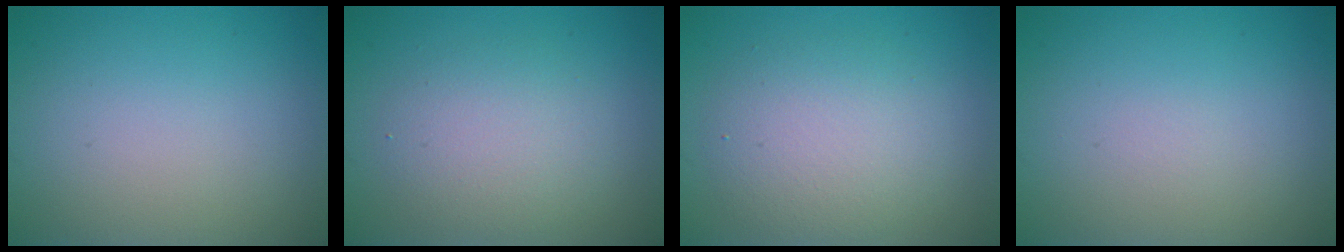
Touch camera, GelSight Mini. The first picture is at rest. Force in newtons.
{"total": 3.5, "press": 3.4, "slide": 0.4}
{"total": 4.4, "press": 4.4, "slide": 0.3}
{"total": 0.0}